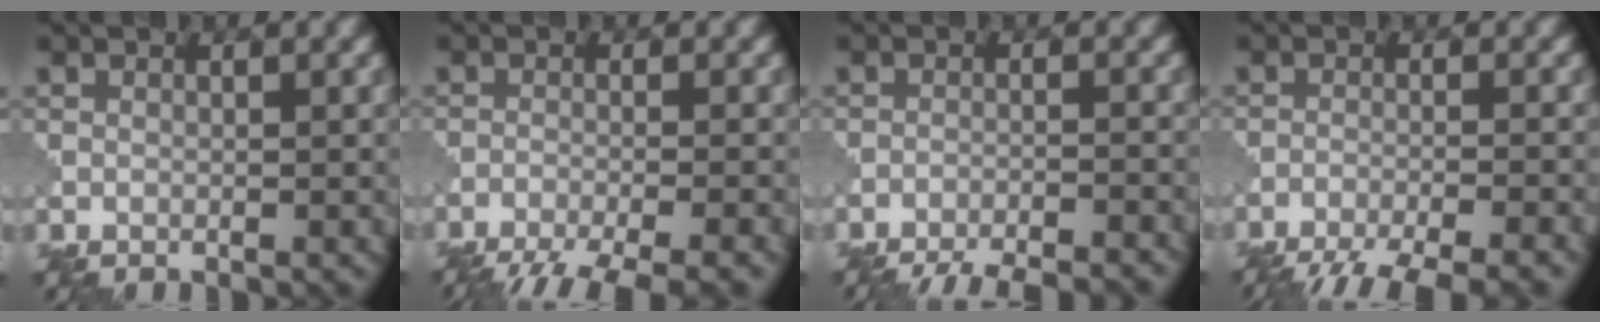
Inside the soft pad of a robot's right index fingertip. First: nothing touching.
{"total": 7.8, "force": [-6.5, 1.4, 4.1], "torque": [-0.062, -0.022, -0.100]}
{"total": 8.8, "force": [-8.3, 1.6, 2.5], "torque": [-0.029, 0.000, -0.116]}
{"total": 8.6, "force": [-7.6, 1.4, 3.9], "torque": [-0.061, -0.020, -0.114]}